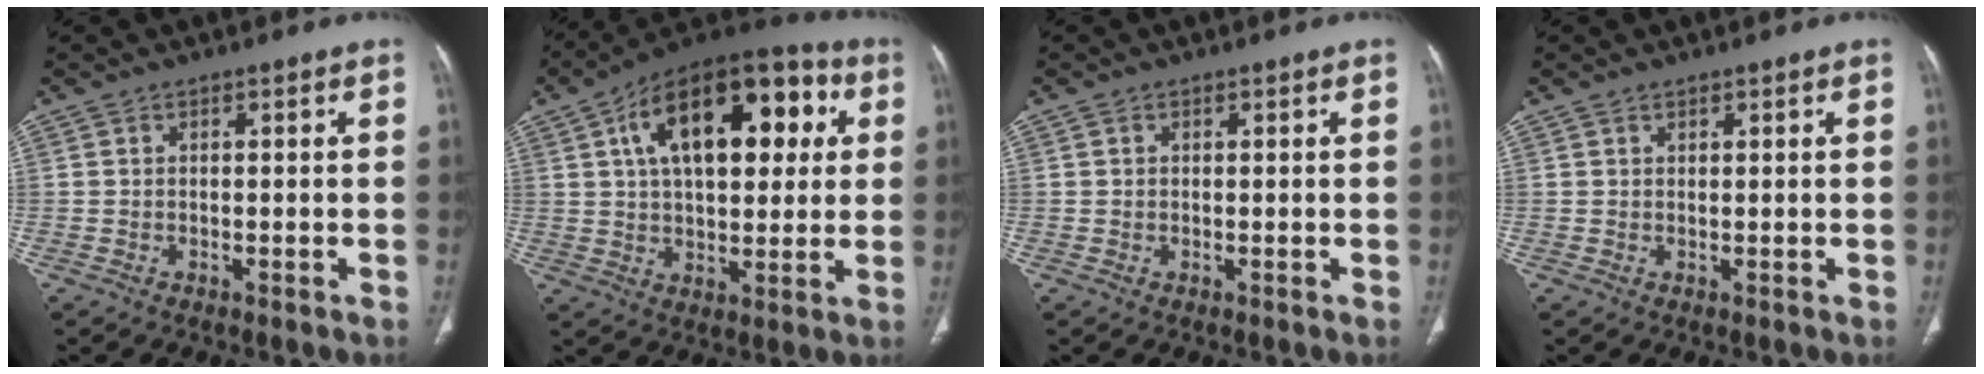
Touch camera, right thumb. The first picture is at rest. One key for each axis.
{"total": 23.6, "fx": 6.7, "fy": 12.4, "fz": 18.9, "tx": -0.260, "ty": 0.022, "tz": 0.096}
{"total": 0.5, "fx": 0.1, "fy": 0.5, "fz": 0.2, "tx": 0.001, "ty": 0.002, "tz": 0.001}
{"total": 0.6, "fx": 0.5, "fy": 0.3, "fz": 0.2, "tx": 0.000, "ty": -0.003, "tz": 0.007}